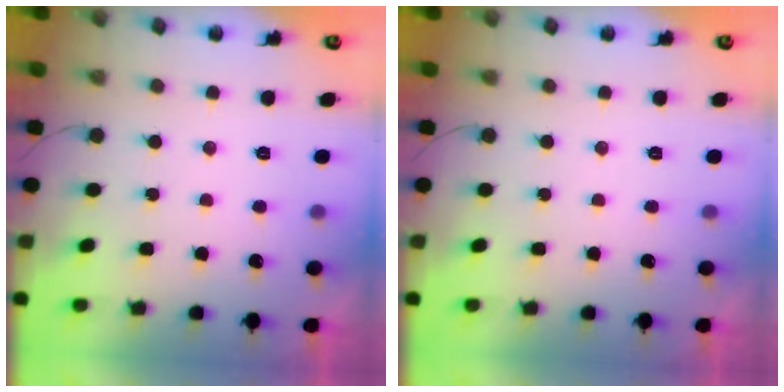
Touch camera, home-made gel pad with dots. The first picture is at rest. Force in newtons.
{"total": 0.0}